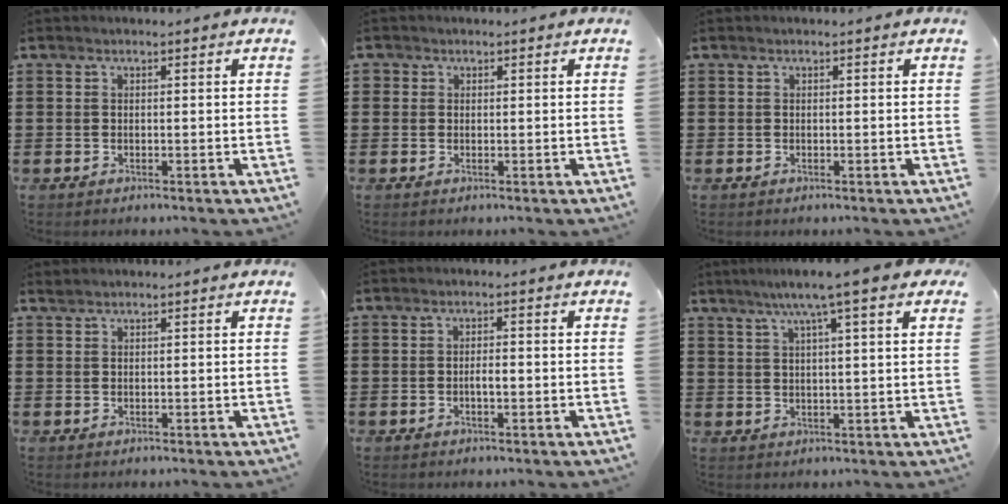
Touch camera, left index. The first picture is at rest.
{"total": 0.7, "force": [0.2, 0.7, 0.1], "torque": [-0.004, 0.006, 0.003]}
{"total": 0.0}
{"total": 0.5, "force": [0.5, 0.0, 0.2], "torque": [-0.006, -0.001, 0.011]}
{"total": 1.7, "force": [-0.5, 0.5, 1.6], "torque": [-0.030, 0.003, -0.009]}
{"total": 6.8, "force": [4.7, 0.1, 5.0], "torque": [-0.109, -0.004, 0.078]}